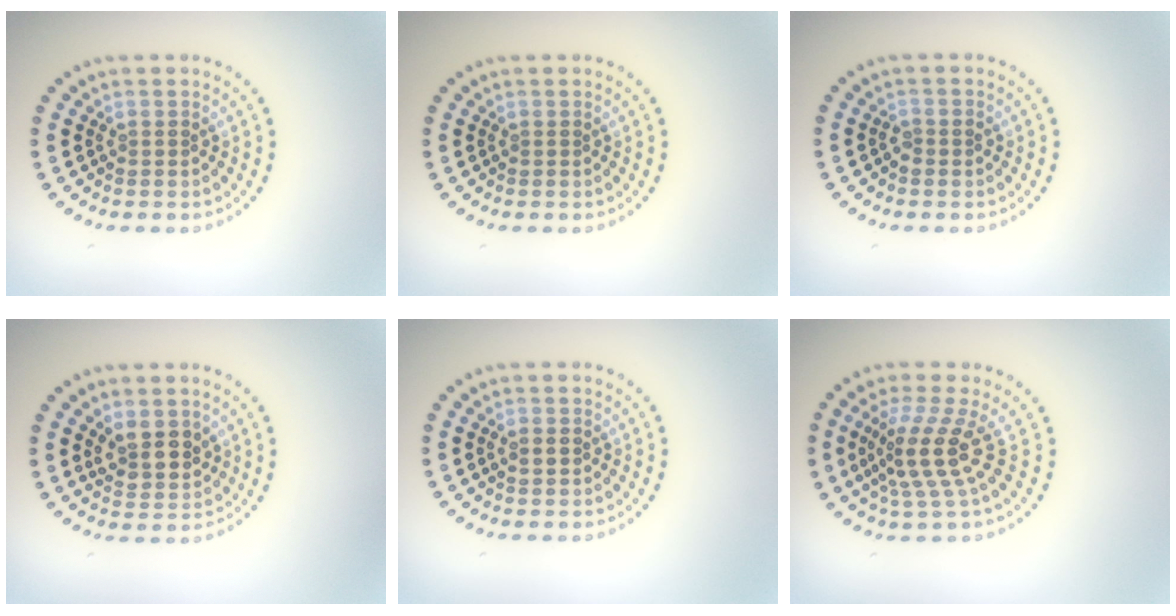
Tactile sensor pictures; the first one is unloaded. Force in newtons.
{"total": 0.0}
{"total": 0.8, "press": 0.8, "slide": 0.1}
{"total": 2.8, "press": 2.6, "slide": 1.2}
{"total": 1.4, "press": 1.4, "slide": 0.0}
{"total": 4.3, "press": 3.1, "slide": 3.0}